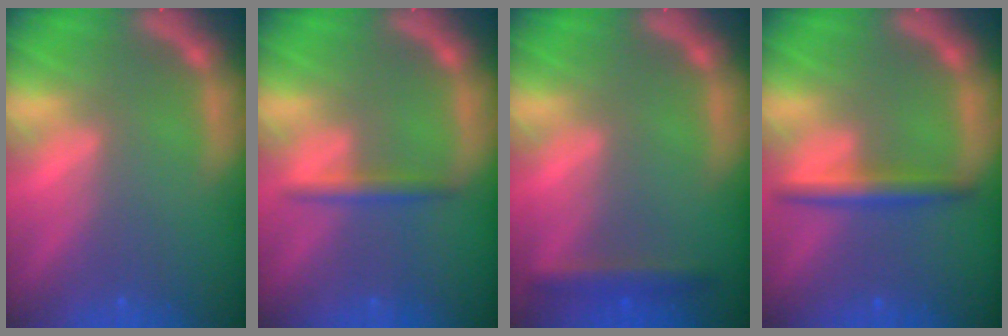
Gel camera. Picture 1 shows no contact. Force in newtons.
{"total": 1.9}
{"total": 2.4}
{"total": 3.0}